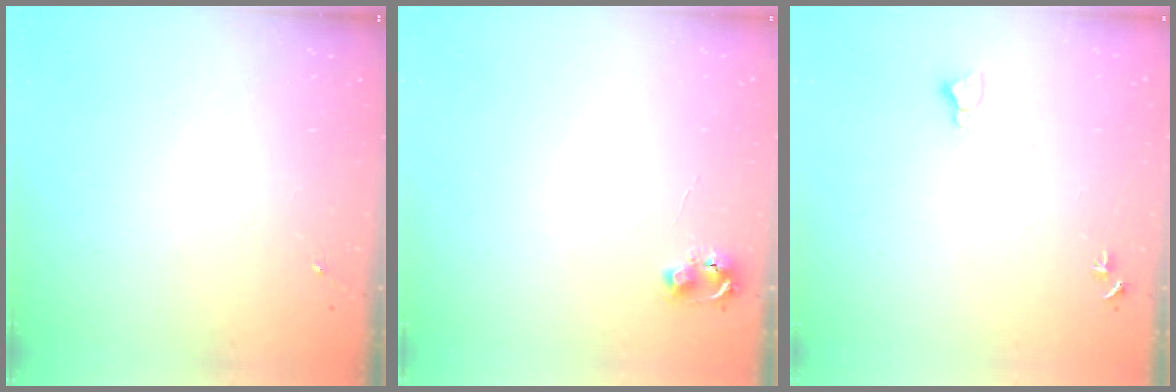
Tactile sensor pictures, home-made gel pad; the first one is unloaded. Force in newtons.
{"total": 5.3, "press": 5.3, "slide": 0.5}
{"total": 5.1, "press": 5.1, "slide": 0.6}